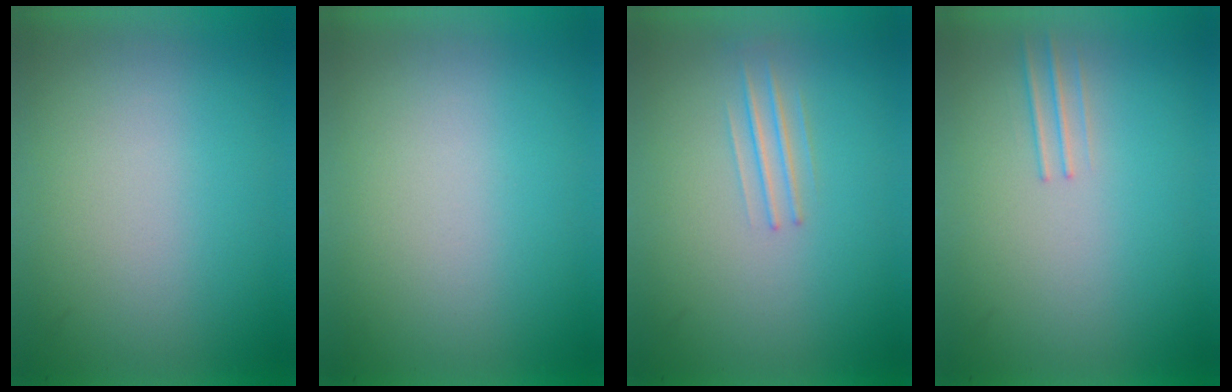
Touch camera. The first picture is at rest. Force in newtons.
{"total": 1.0}
{"total": 1.2}
{"total": 1.2}